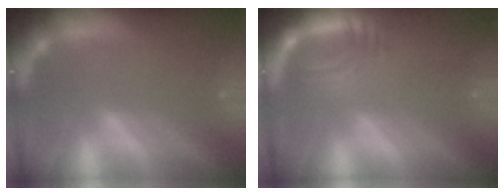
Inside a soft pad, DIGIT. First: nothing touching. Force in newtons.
{"total": 6.1}